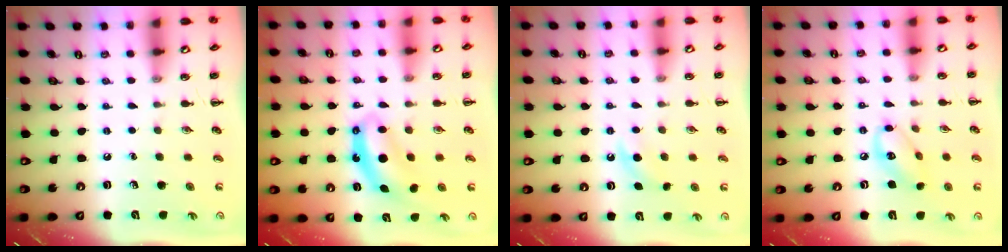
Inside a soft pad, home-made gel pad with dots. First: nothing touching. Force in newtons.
{"total": 6.8, "press": 6.7, "slide": 0.5}
{"total": 6.1, "press": 5.8, "slide": 1.8}
{"total": 7.9, "press": 7.8, "slide": 1.3}